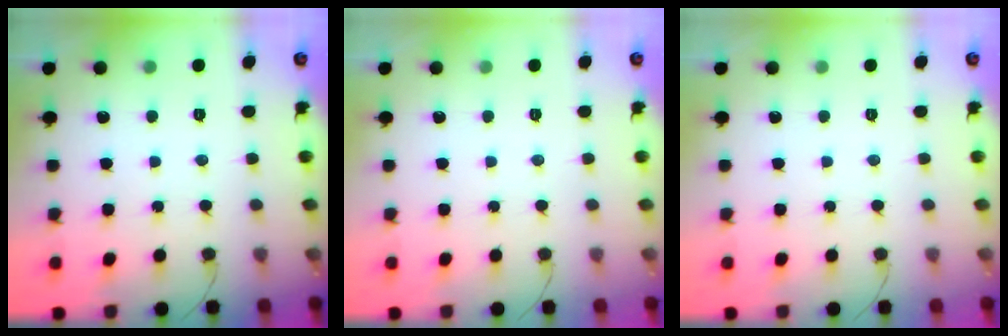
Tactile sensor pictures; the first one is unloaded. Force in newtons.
{"total": 0.0}
{"total": 0.0}